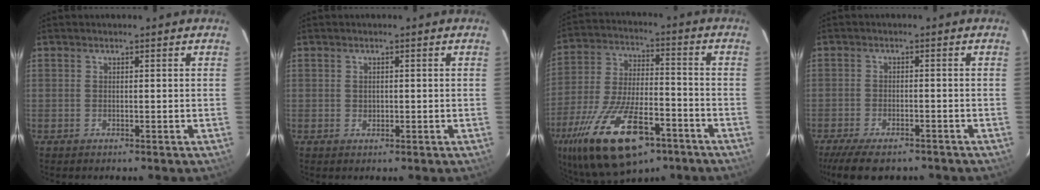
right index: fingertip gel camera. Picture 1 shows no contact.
{"total": 1.0, "force": [0.1, 0.9, 0.4], "torque": [-0.005, 0.003, 0.002]}
{"total": 24.5, "force": [-13.9, 10.4, 17.3], "torque": [-0.354, -0.043, -0.228]}
{"total": 9.9, "force": [-7.9, 3.3, 5.0], "torque": [-0.118, -0.026, -0.130]}